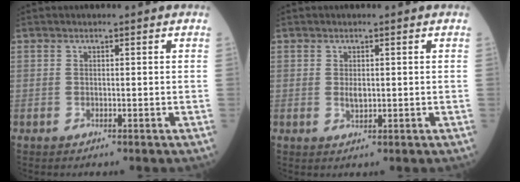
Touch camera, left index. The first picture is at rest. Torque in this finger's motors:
{"motor_torque": [0.74, -0.03, 0.24, 0.04]}